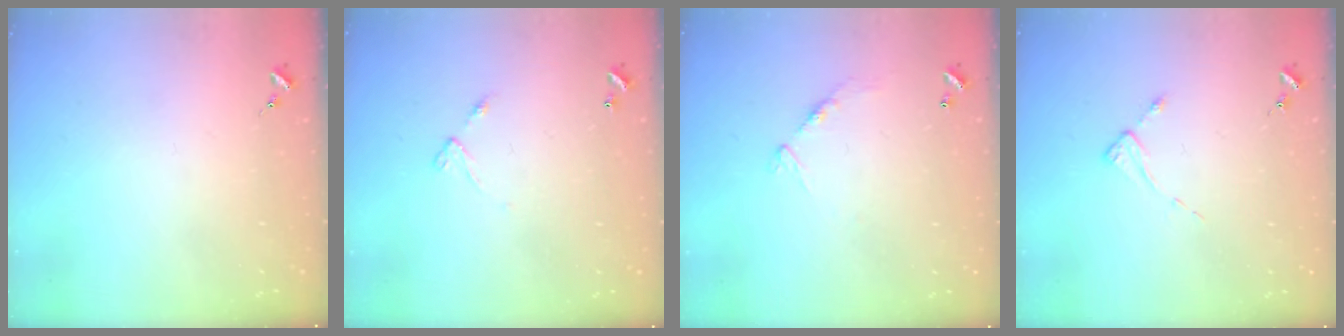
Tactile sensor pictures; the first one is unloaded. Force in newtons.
{"total": 5.1, "press": 5.1, "slide": 0.4}
{"total": 7.3, "press": 7.2, "slide": 0.6}
{"total": 2.5, "press": 2.5, "slide": 0.3}